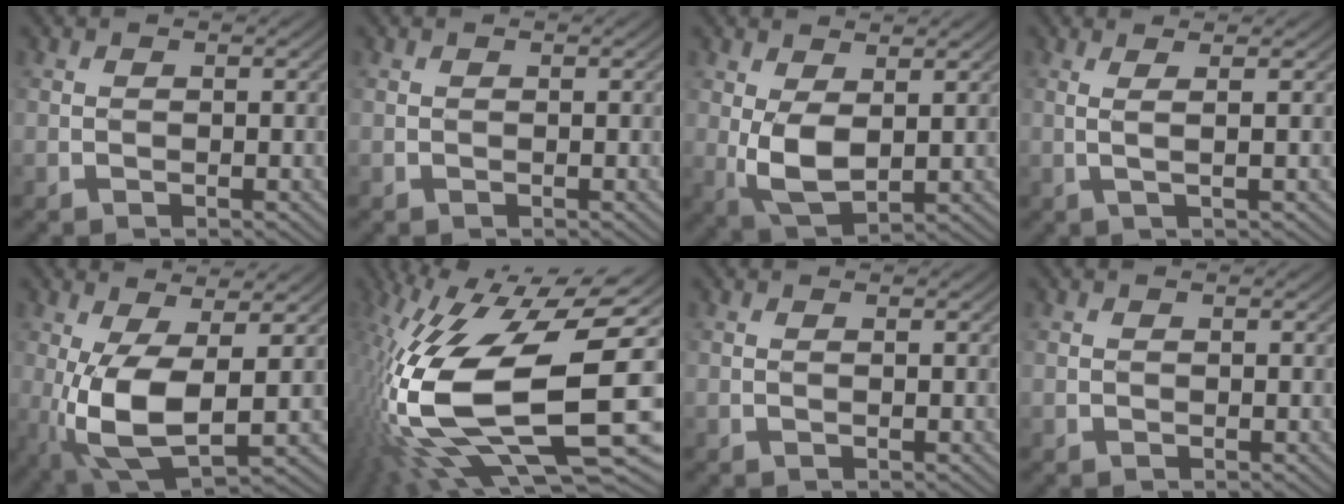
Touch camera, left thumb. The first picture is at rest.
{"total": 0.0}
{"total": 6.7, "force": [1.0, 3.9, 5.4], "torque": [-0.135, -0.002, 0.018]}
{"total": 2.0, "force": [0.6, -0.7, 1.8], "torque": [-0.026, 0.000, 0.011]}
{"total": 10.1, "force": [-0.9, 4.7, 8.9], "torque": [-0.192, -0.010, -0.024]}
{"total": 19.9, "force": [-3.7, 8.1, 17.8], "torque": [-0.386, -0.034, -0.066]}
{"total": 0.0}
{"total": 0.0}